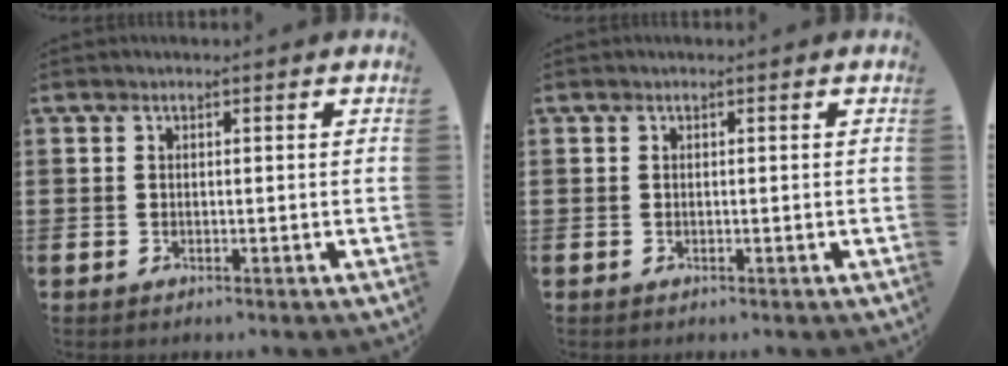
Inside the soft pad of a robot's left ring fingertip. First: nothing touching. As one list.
[{"total": 0.0}]